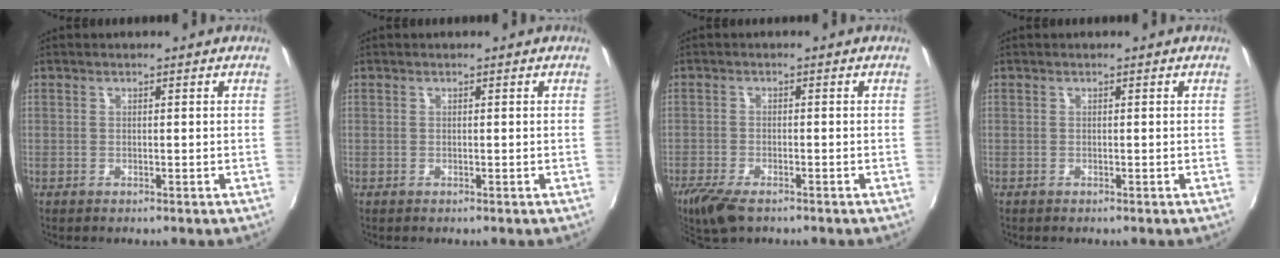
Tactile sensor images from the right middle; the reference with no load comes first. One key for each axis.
{"total": 0.0}
{"total": 6.6, "fx": -4.8, "fy": 2.2, "fz": 3.9, "tx": -0.101, "ty": -0.024, "tz": -0.093}
{"total": 0.0}